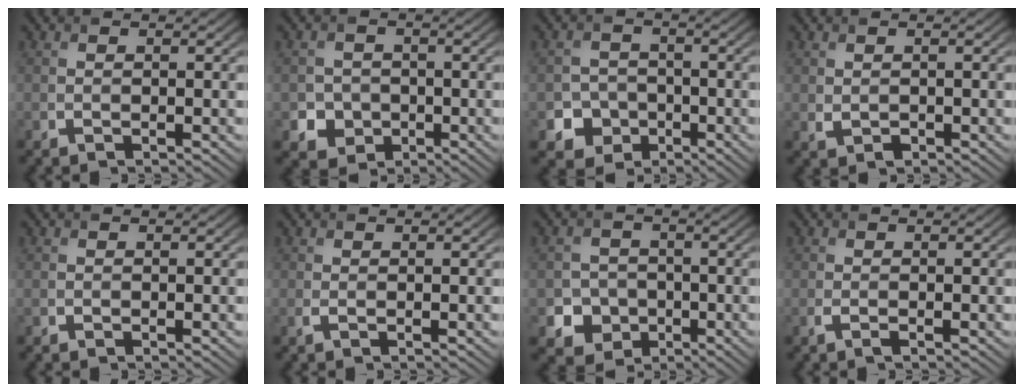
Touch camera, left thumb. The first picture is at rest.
{"total": 3.9, "force": [-1.1, 3.6, 1.0], "torque": [-0.018, -0.006, -0.033]}
{"total": 4.8, "force": [-2.0, 4.2, 1.3], "torque": [-0.018, 0.000, -0.054]}
{"total": 1.0, "force": [0.0, 0.8, 0.7], "torque": [-0.018, -0.006, 0.005]}
{"total": 0.0}
{"total": 0.6, "force": [0.1, 0.1, 0.6], "torque": [-0.015, 0.002, 0.001]}
{"total": 5.1, "force": [-1.7, 4.6, 1.4], "torque": [-0.024, -0.005, -0.050]}
{"total": 0.7, "force": [-0.2, 0.1, 0.7], "torque": [-0.017, -0.003, -0.005]}